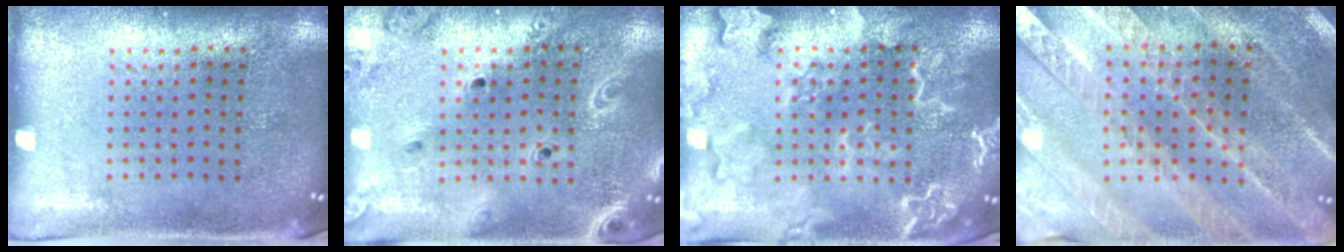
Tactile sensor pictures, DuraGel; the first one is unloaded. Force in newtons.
{"total": 2.1, "press": 1.9, "slide": 0.9}
{"total": 2.8, "press": 2.8, "slide": 0.4}
{"total": 2.5, "press": 2.5, "slide": 0.2}